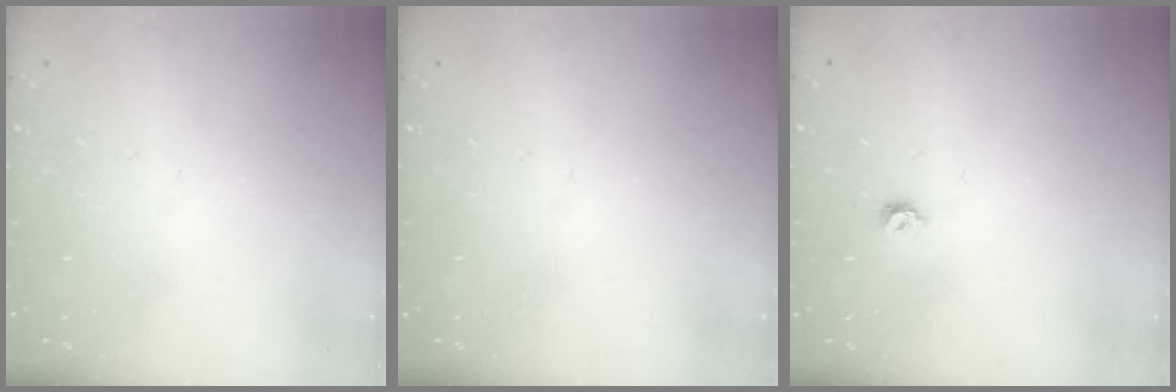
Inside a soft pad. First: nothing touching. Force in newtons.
{"total": 0.0}
{"total": 4.1, "press": 4.0, "slide": 0.8}